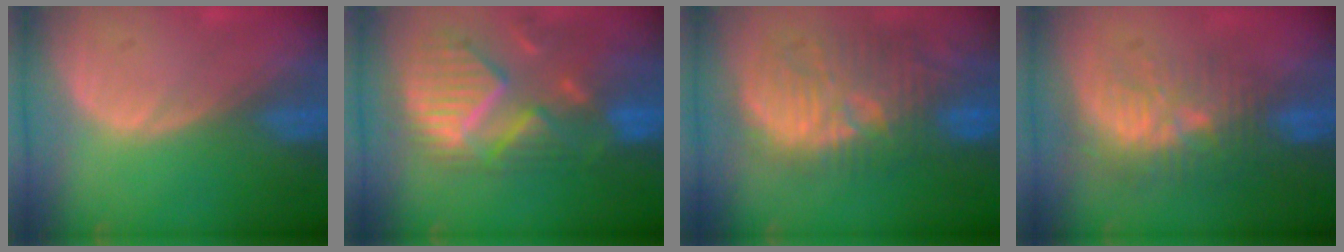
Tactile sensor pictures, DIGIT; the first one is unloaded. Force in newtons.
{"total": 11.8, "press": 10.4, "slide": 5.5}
{"total": 12.0, "press": 11.5, "slide": 3.4}
{"total": 9.9, "press": 8.9, "slide": 4.3}